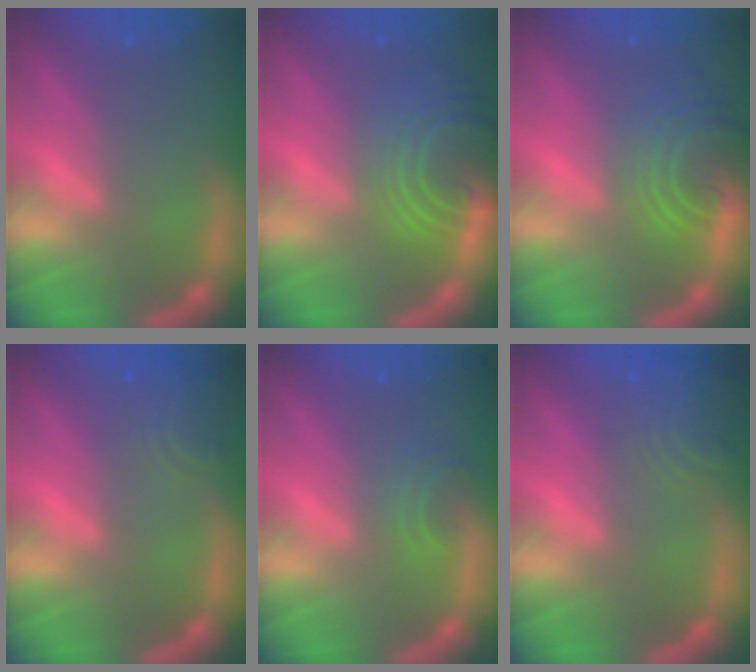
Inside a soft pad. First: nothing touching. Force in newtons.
{"total": 9.0}
{"total": 6.6}
{"total": 2.9}
{"total": 1.9}
{"total": 4.5}